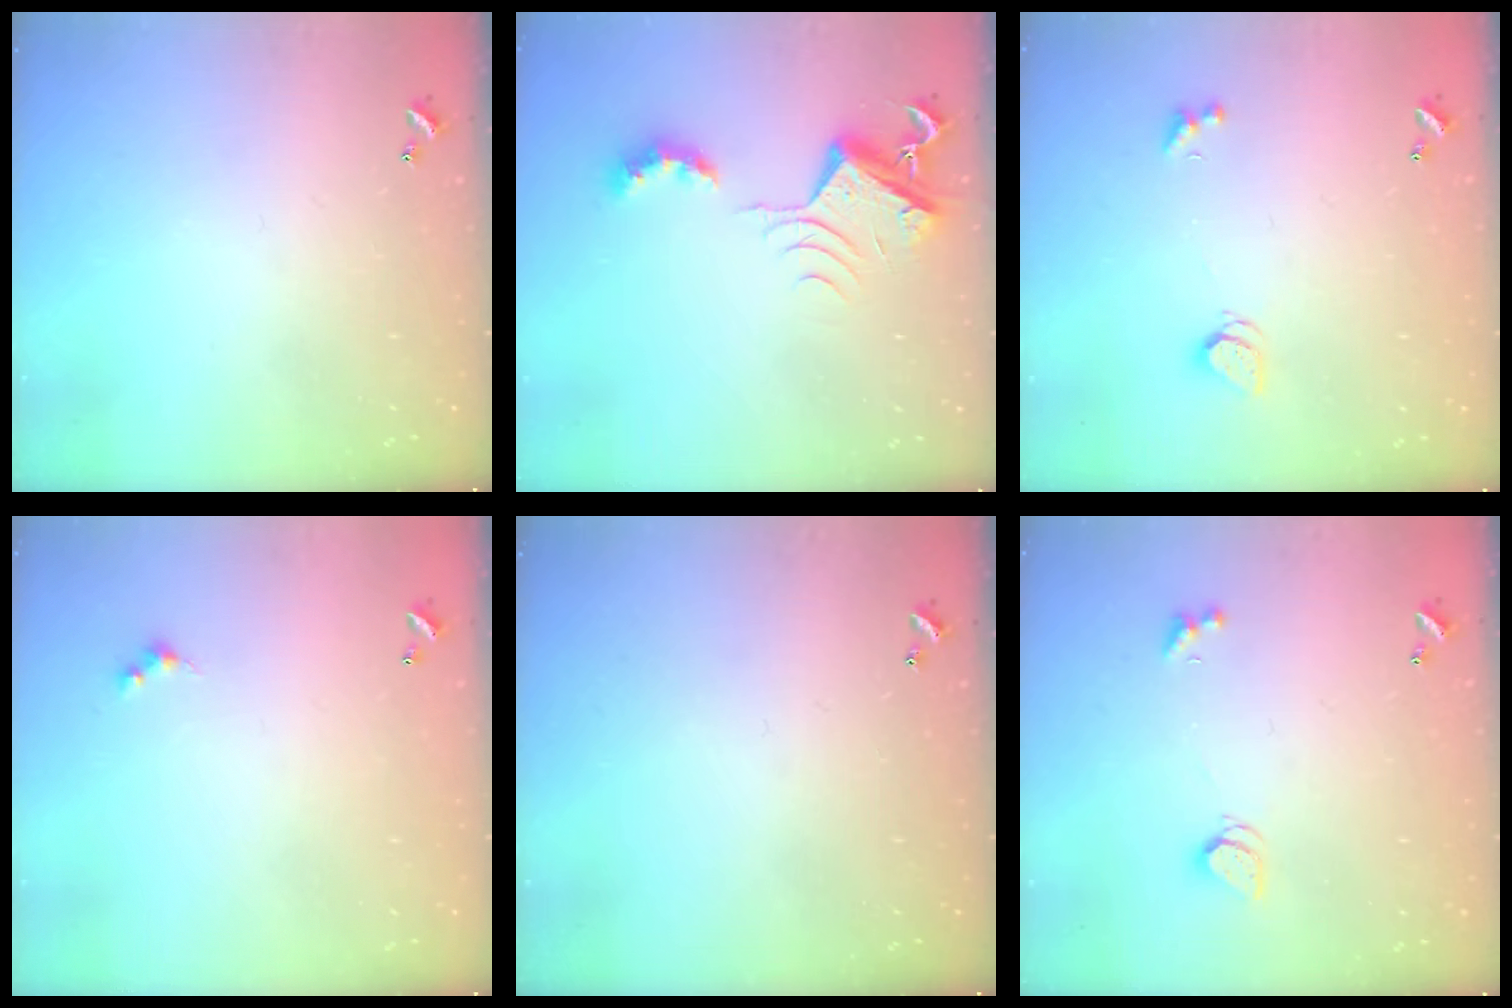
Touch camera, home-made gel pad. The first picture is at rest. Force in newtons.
{"total": 7.2, "press": 7.1, "slide": 0.9}
{"total": 2.0, "press": 2.0, "slide": 0.3}
{"total": 1.5, "press": 1.4, "slide": 0.3}
{"total": 0.0}
{"total": 1.7, "press": 1.7, "slide": 0.4}